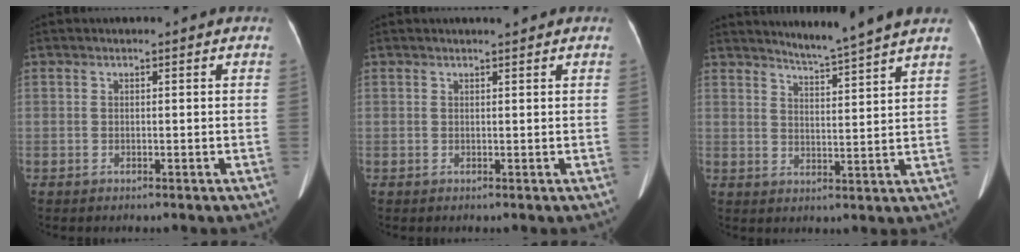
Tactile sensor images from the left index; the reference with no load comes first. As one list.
[{"total": 1.4, "force": [1.2, 0.0, 0.7], "torque": [-0.011, 0.003, 0.020]}, {"total": 7.4, "force": [6.7, -2.0, 2.4], "torque": [-0.048, -0.013, 0.102]}]